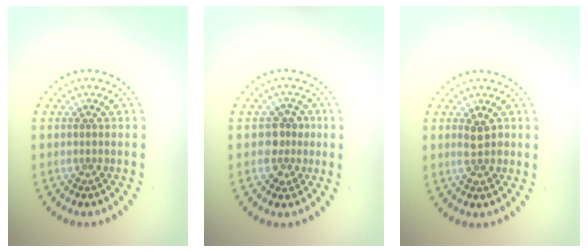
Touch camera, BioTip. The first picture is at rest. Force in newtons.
{"total": 2.5, "press": 2.3, "slide": 0.9}
{"total": 2.1, "press": 2.1, "slide": 0.2}